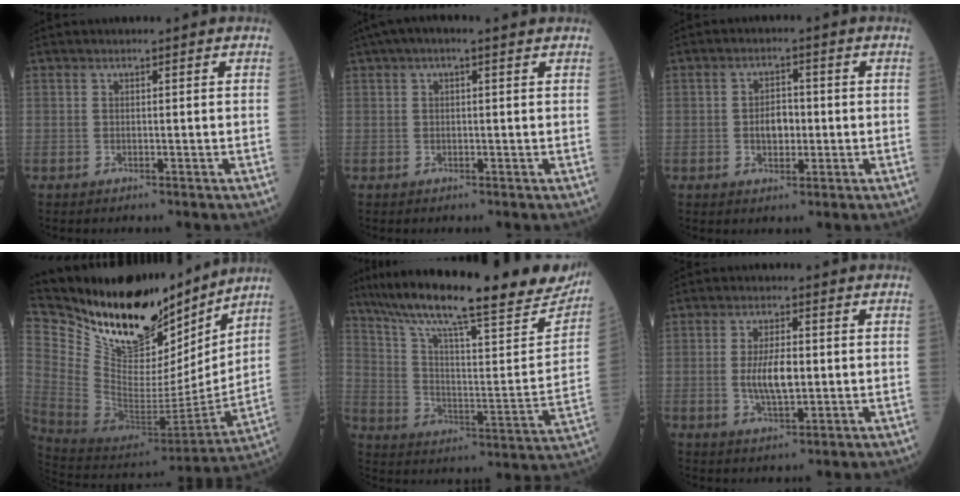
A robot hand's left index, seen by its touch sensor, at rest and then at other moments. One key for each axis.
{"total": 4.4, "fx": 2.8, "fy": 0.9, "fz": 3.3, "tx": -0.061, "ty": 0.038, "tz": 0.042}
{"total": 3.8, "fx": -0.4, "fy": 2.3, "fz": 3.0, "tx": -0.053, "ty": 0.009, "tz": -0.007}
{"total": 24.8, "fx": 20.9, "fy": 7.3, "fz": 11.3, "tx": -0.210, "ty": -0.022, "tz": 0.355}
{"total": 29.3, "fx": 23.9, "fy": 4.1, "fz": 16.5, "tx": -0.273, "ty": -0.030, "tz": 0.331}
{"total": 5.9, "fx": -0.2, "fy": 1.9, "fz": 5.5, "tx": -0.115, "ty": -0.003, "tz": -0.002}